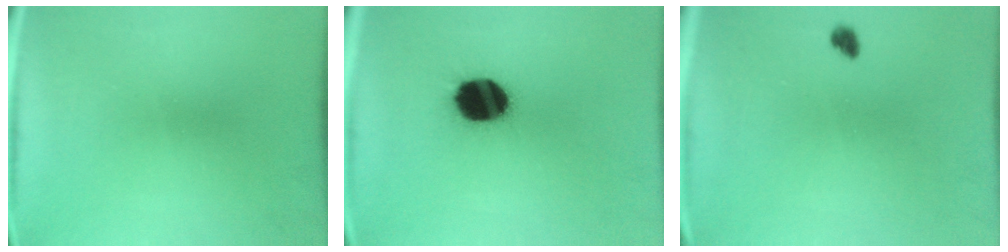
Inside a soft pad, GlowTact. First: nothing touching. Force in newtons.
{"total": 15.0}
{"total": 1.7}